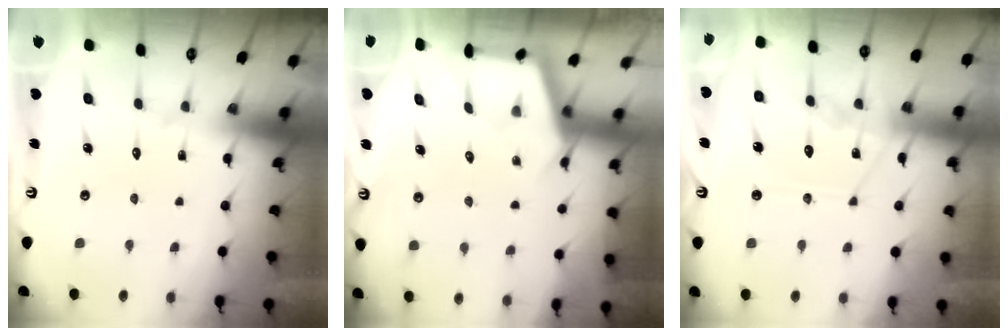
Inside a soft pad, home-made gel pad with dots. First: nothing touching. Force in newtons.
{"total": 2.9, "press": 2.8, "slide": 0.4}
{"total": 13.0, "press": 12.9, "slide": 1.2}